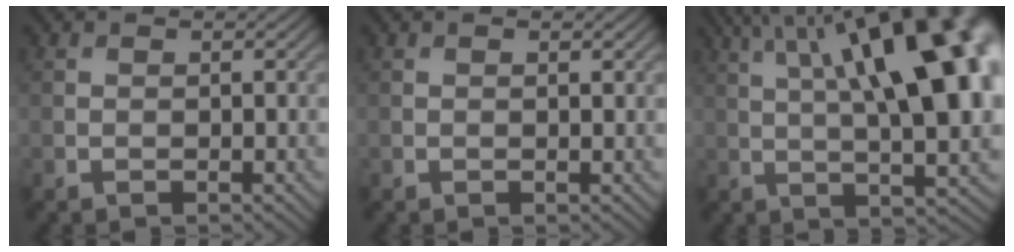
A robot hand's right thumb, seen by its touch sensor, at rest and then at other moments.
{"total": 0.7, "force": [0.3, 0.1, 0.6], "torque": [-0.008, -0.001, 0.004]}
{"total": 19.4, "force": [5.7, 6.8, 17.3], "torque": [-0.238, 0.048, 0.080]}